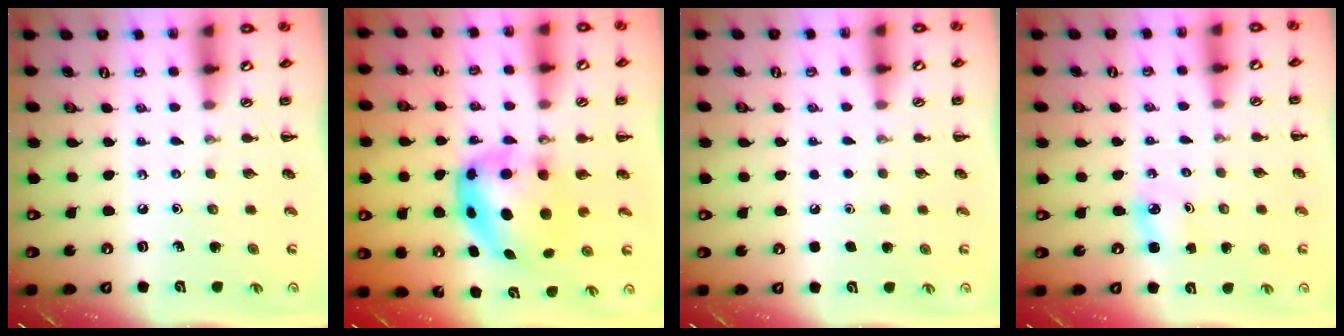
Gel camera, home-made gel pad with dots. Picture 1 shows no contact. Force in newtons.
{"total": 6.8, "press": 6.7, "slide": 1.3}
{"total": 1.6, "press": 1.6, "slide": 0.1}
{"total": 2.2, "press": 2.2, "slide": 0.3}